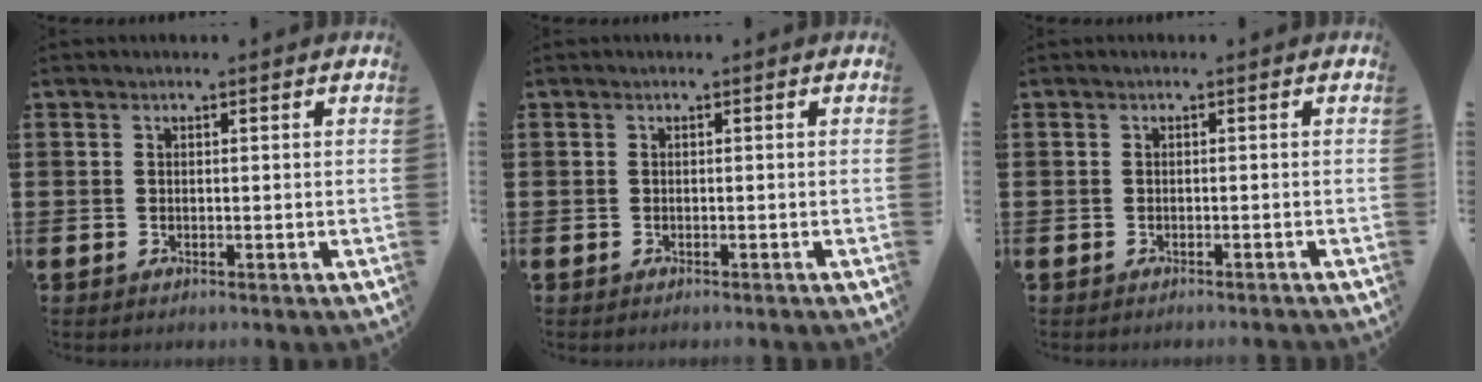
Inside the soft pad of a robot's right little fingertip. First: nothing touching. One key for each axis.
{"total": 0.0}
{"total": 0.5, "fx": -0.5, "fy": -0.1, "fz": 0.0, "tx": 0.000, "ty": -0.001, "tz": -0.010}